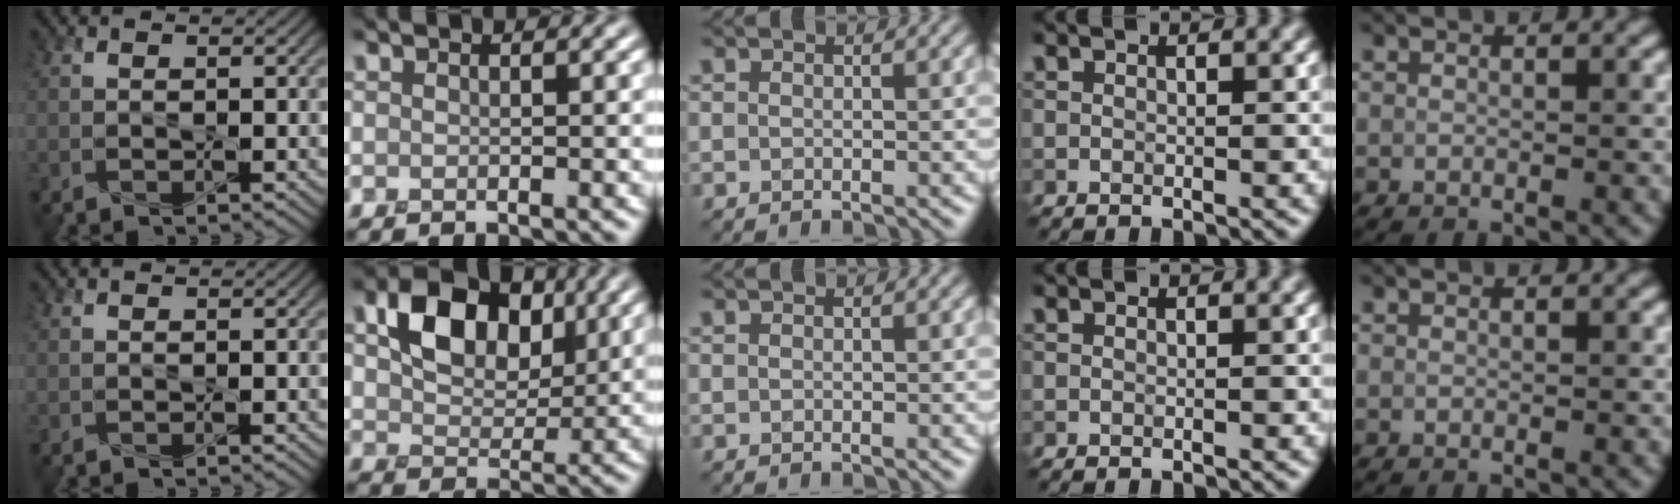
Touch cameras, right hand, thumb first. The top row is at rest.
{"index": {"total": 7.1, "force": [2.5, 4.9, 4.6], "torque": [-0.088, -0.008, 0.036]}}